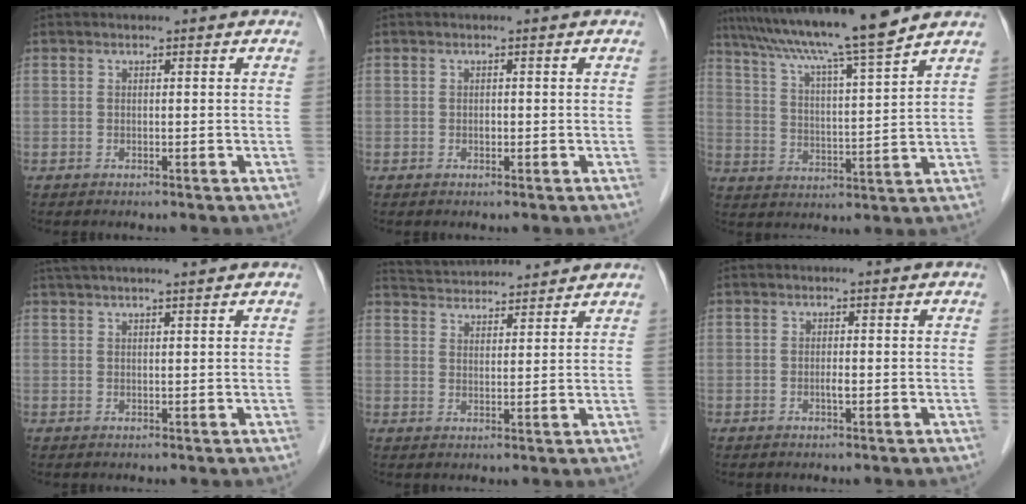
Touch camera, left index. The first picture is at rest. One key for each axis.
{"total": 0.6, "fx": -0.5, "fy": 0.2, "fz": 0.2, "tx": -0.004, "ty": -0.004, "tz": -0.009}
{"total": 14.3, "fx": 11.9, "fy": -1.4, "fz": 7.7, "tx": -0.136, "ty": 0.004, "tz": 0.192}
{"total": 7.5, "fx": 6.4, "fy": -0.2, "fz": 3.8, "tx": -0.059, "ty": 0.028, "tz": 0.090}
{"total": 9.7, "fx": 9.4, "fy": 1.2, "fz": 2.0, "tx": -0.041, "ty": 0.025, "tz": 0.143}
{"total": 0.9, "fx": -0.6, "fy": 0.0, "fz": 0.6, "tx": -0.014, "ty": -0.006, "tz": -0.011}